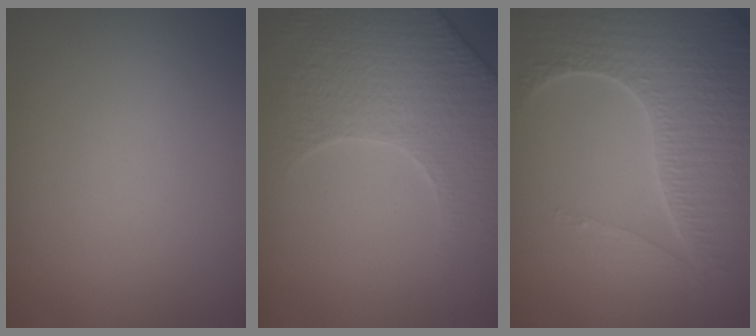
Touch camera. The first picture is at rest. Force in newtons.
{"total": 4.4, "press": 4.2, "slide": 1.2}
{"total": 7.5, "press": 5.6, "slide": 5.0}